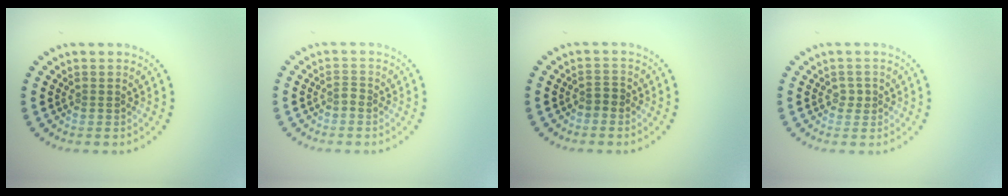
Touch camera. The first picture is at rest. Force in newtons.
{"total": 0.7, "press": 0.6, "slide": 0.3}
{"total": 1.2, "press": 1.0, "slide": 0.7}
{"total": 1.0, "press": 1.0, "slide": 0.4}